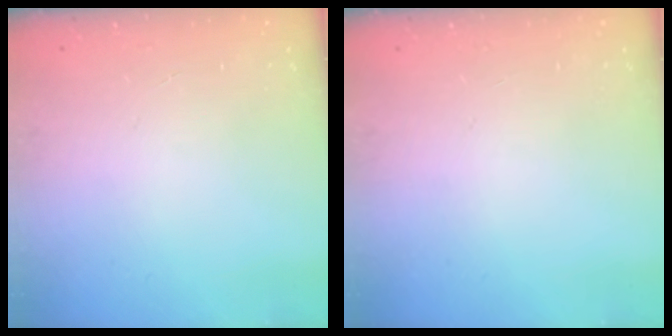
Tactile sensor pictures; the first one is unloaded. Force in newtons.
{"total": 0.0}